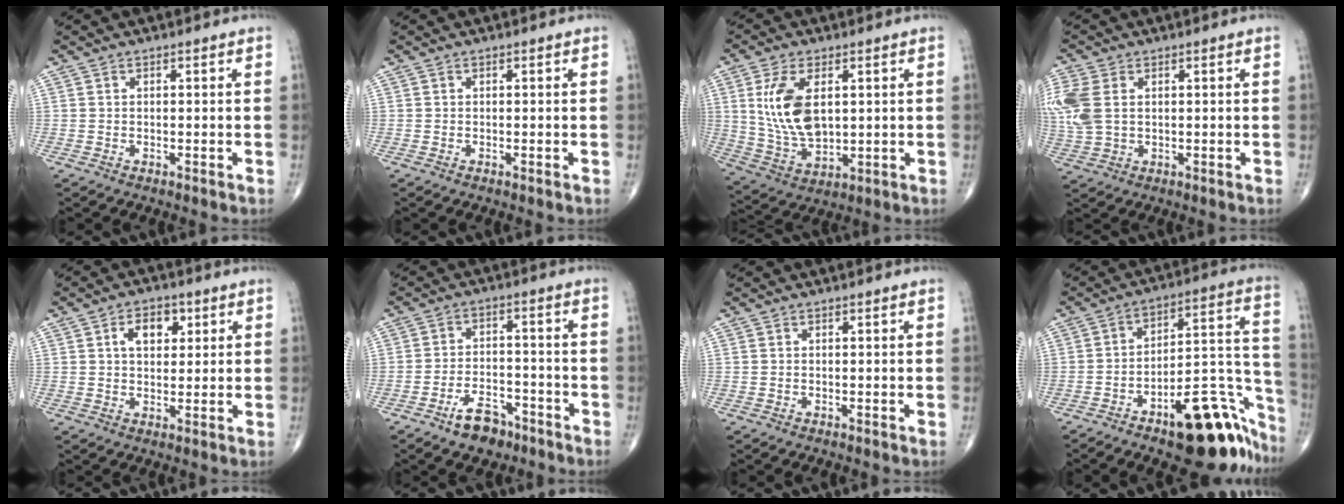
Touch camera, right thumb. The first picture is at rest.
{"total": 0.0}
{"total": 12.4, "force": [2.6, 6.8, 10.0], "torque": [-0.191, -0.016, 0.061]}
{"total": 9.3, "force": [1.7, 6.2, 6.7], "torque": [-0.183, 0.007, 0.041]}
{"total": 6.1, "force": [2.1, 4.0, 4.2], "torque": [-0.041, -0.002, 0.030]}
{"total": 7.2, "force": [-4.9, 3.9, 3.6], "torque": [-0.044, 0.037, -0.080]}
{"total": 0.0}
{"total": 23.0, "force": [-12.9, 9.2, 16.7], "torque": [-0.123, 0.112, -0.176]}